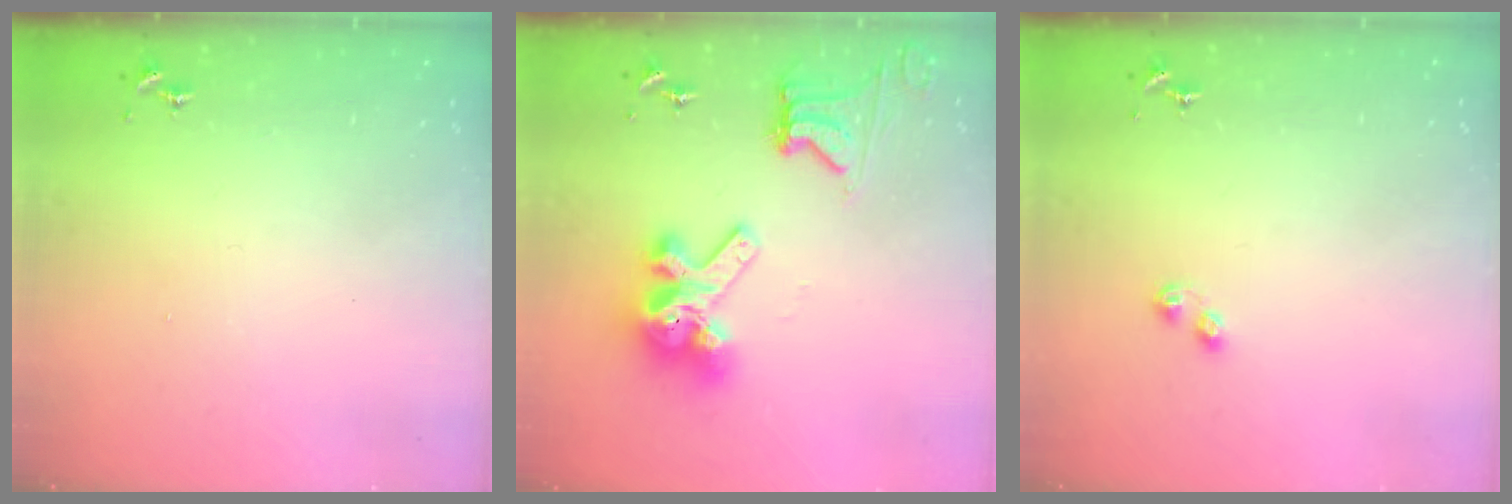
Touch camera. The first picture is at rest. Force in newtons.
{"total": 14.0, "press": 14.0, "slide": 1.2}
{"total": 3.8, "press": 3.8, "slide": 0.7}